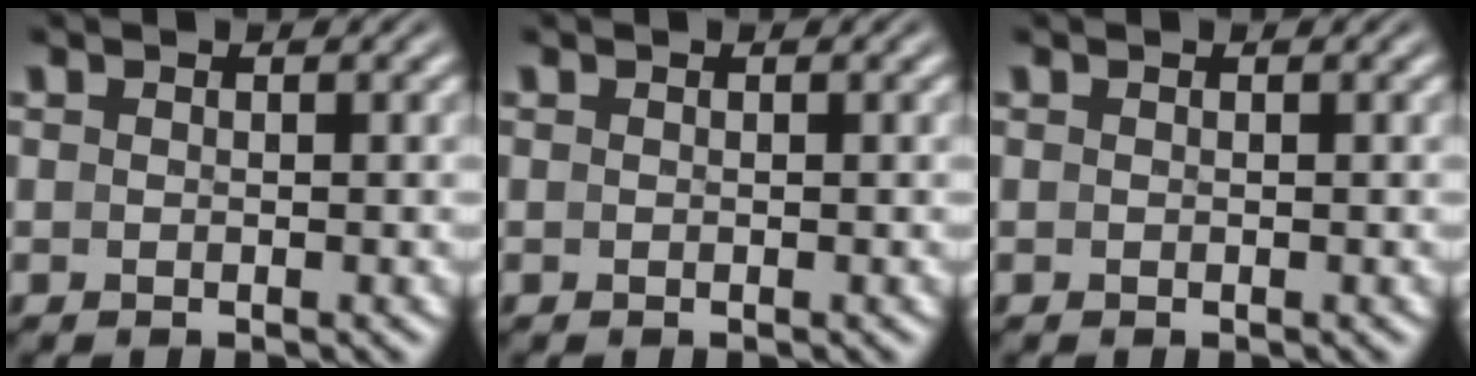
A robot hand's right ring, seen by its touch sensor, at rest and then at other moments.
{"total": 0.0}
{"total": 0.0}